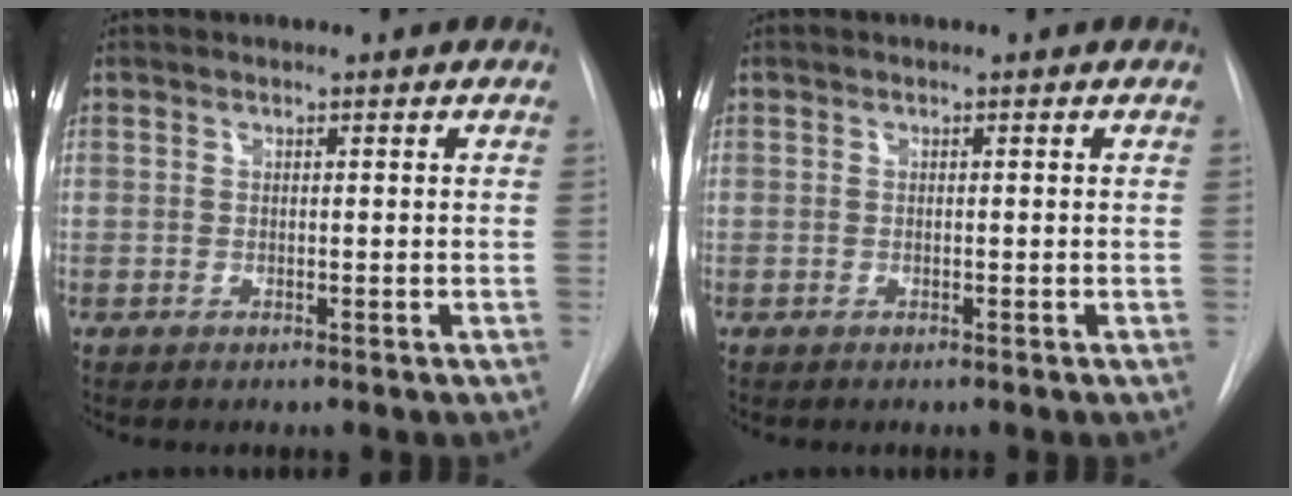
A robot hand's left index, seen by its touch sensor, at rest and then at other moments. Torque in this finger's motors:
{"motor_torque": [-0.01, 0.01, 0.00, 0.00]}